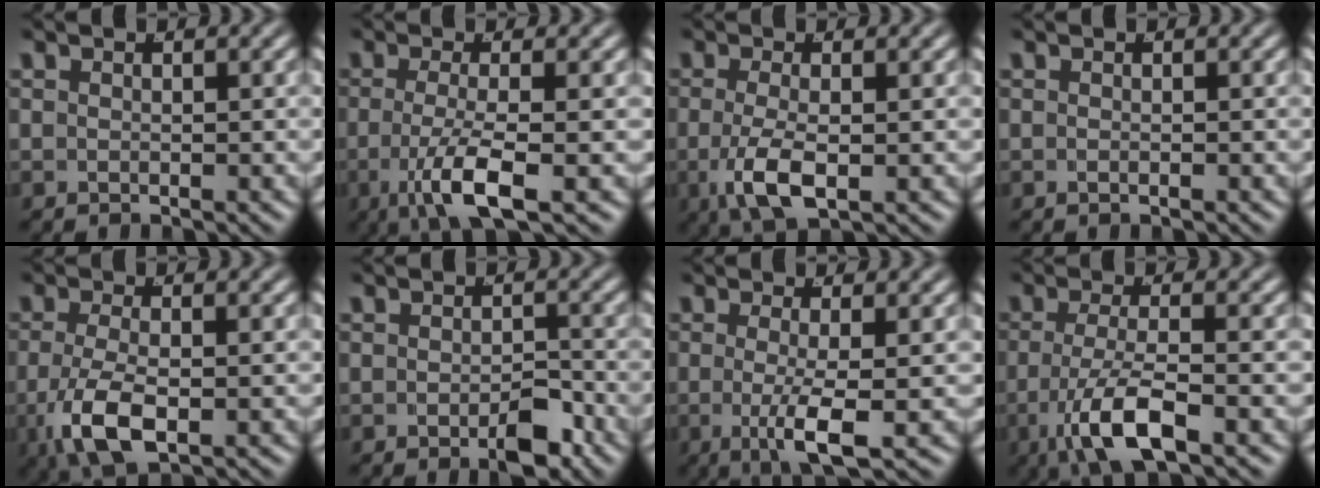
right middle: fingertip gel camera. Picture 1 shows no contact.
{"total": 4.9, "force": [-1.9, 0.8, 4.4], "torque": [-0.088, -0.024, -0.020]}
{"total": 4.2, "force": [-1.3, 1.5, 3.8], "torque": [-0.081, -0.022, -0.010]}
{"total": 0.0}
{"total": 5.4, "force": [-1.8, 2.4, 4.5], "torque": [-0.102, -0.029, -0.012]}
{"total": 2.6, "force": [-1.4, 0.9, 2.0], "torque": [-0.024, -0.004, -0.024]}
{"total": 4.2, "force": [-1.4, 0.5, 4.0], "torque": [-0.079, -0.025, -0.013]}
{"total": 5.6, "force": [-2.4, 1.4, 4.9], "torque": [-0.091, -0.023, -0.026]}